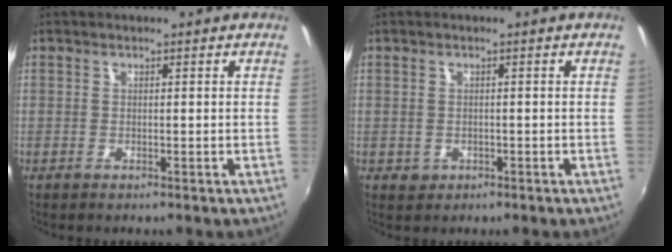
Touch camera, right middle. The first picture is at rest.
{"total": 1.6, "force": [-0.3, 1.5, 0.5], "torque": [-0.009, -0.003, -0.002]}